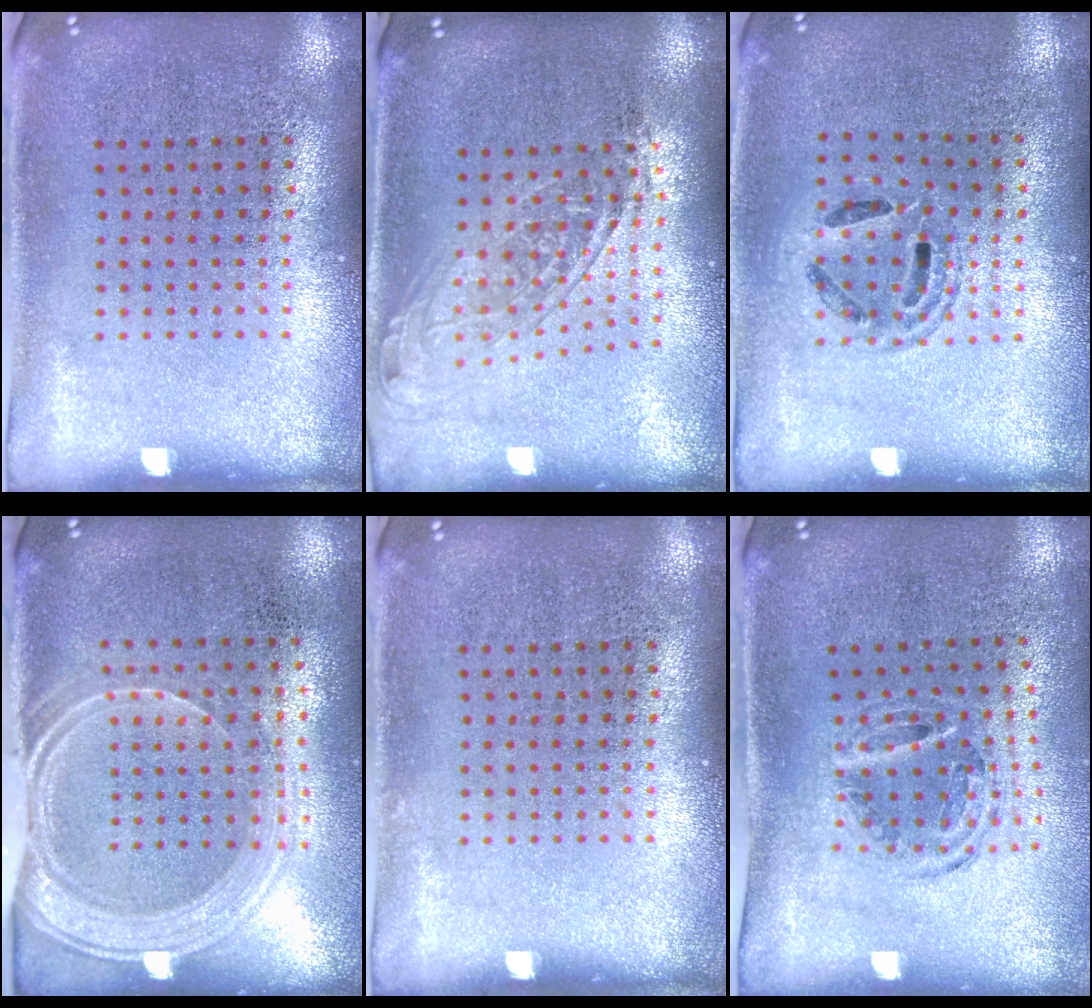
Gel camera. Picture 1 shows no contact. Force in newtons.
{"total": 1.6, "press": 1.2, "slide": 1.0}
{"total": 1.2, "press": 1.1, "slide": 0.4}
{"total": 1.9, "press": 1.7, "slide": 0.9}
{"total": 0.0}
{"total": 1.0, "press": 0.9, "slide": 0.1}